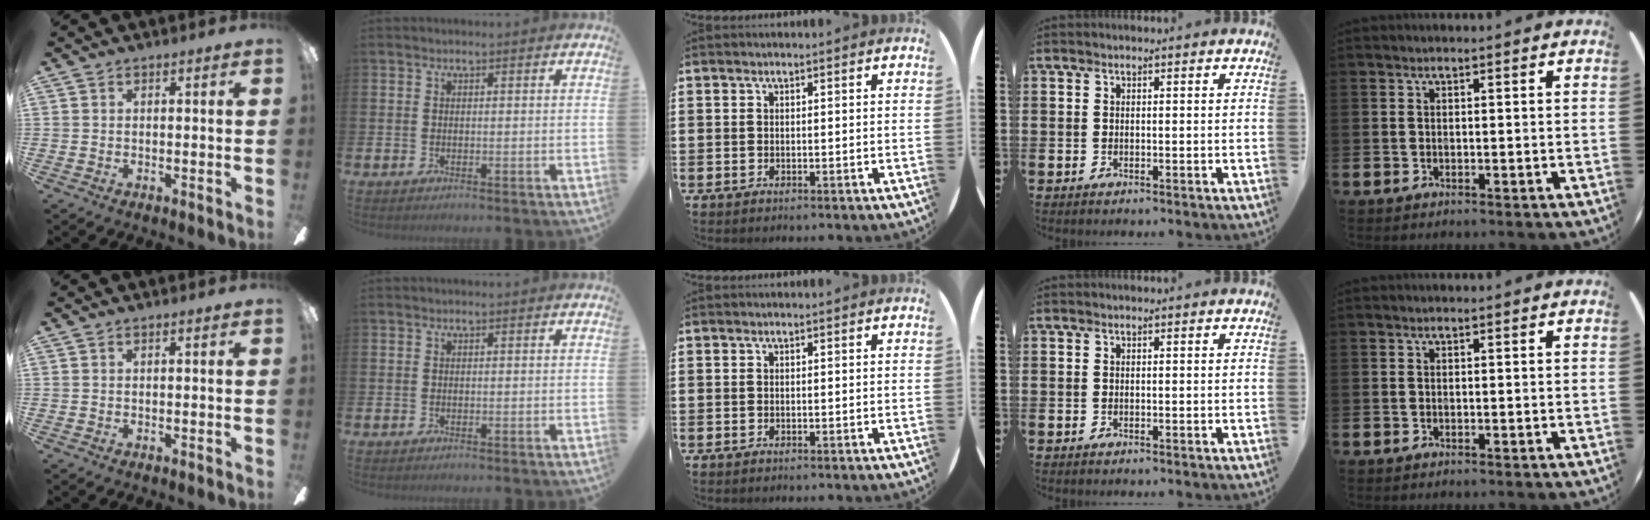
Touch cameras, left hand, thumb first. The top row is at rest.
{}